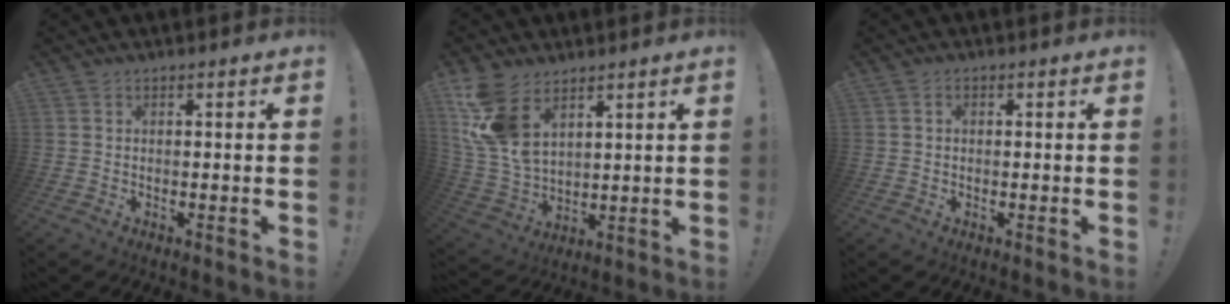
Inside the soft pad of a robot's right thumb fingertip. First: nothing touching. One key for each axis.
{"total": 13.5, "fx": 7.5, "fy": 7.8, "fz": 8.1, "tx": -0.184, "ty": -0.037, "tz": 0.147}
{"total": 0.8, "fx": -0.2, "fy": 0.6, "fz": 0.4, "tx": -0.013, "ty": 0.006, "tz": -0.002}